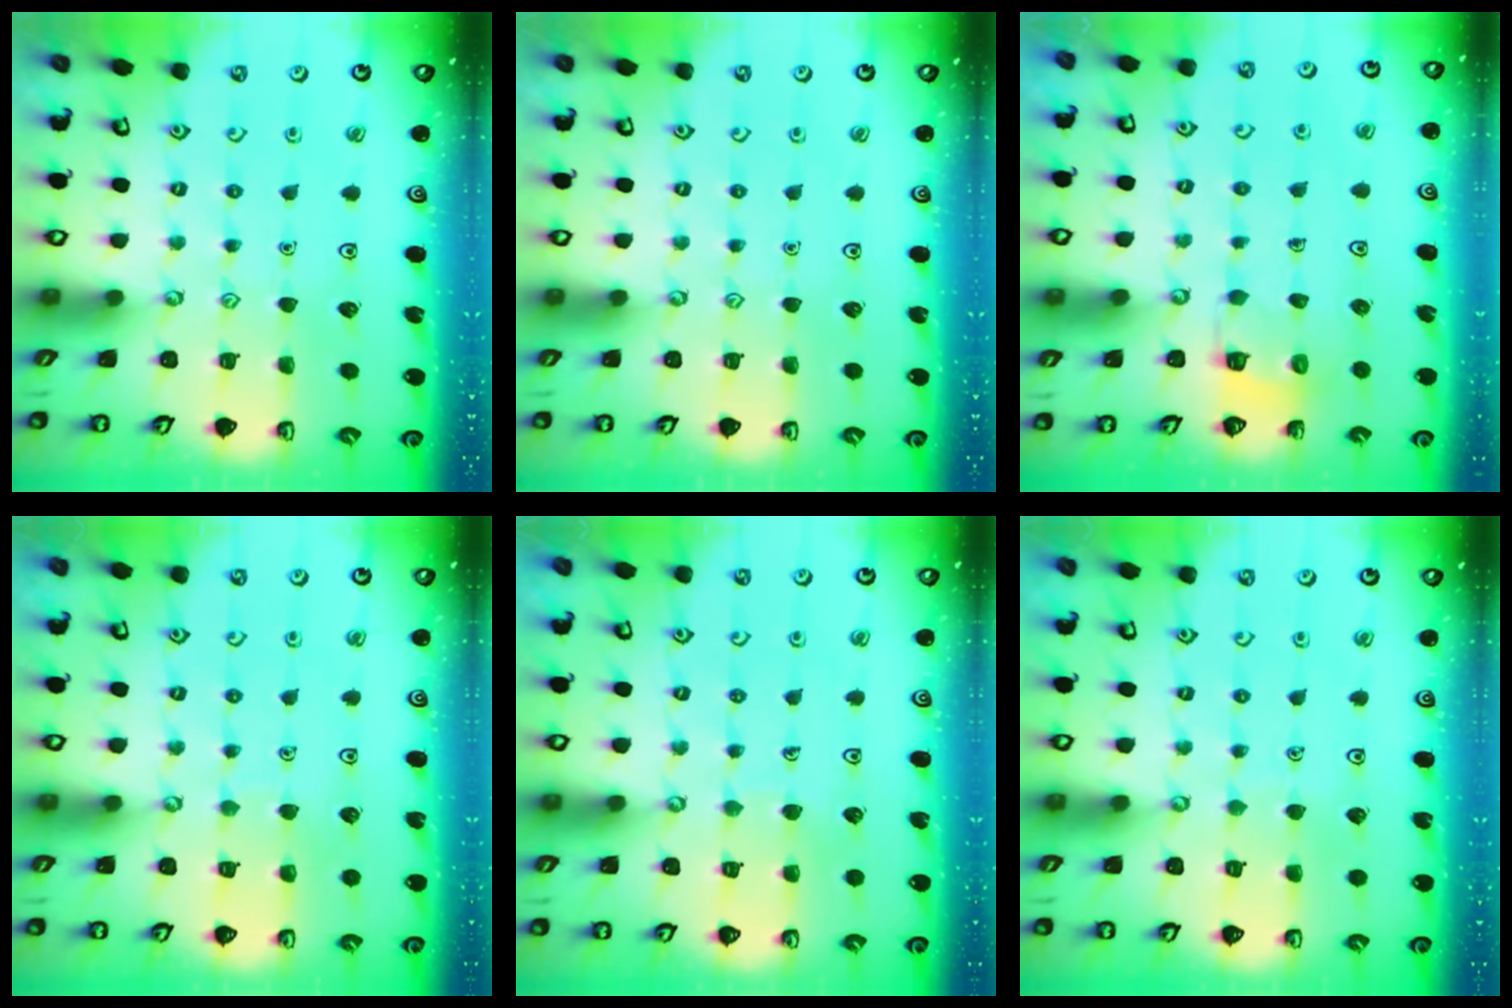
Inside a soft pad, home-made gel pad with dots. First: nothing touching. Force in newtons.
{"total": 0.0}
{"total": 3.6, "press": 3.6, "slide": 0.2}
{"total": 3.1, "press": 3.1, "slide": 0.3}
{"total": 3.7, "press": 3.7, "slide": 0.3}
{"total": 2.7, "press": 2.7, "slide": 0.2}